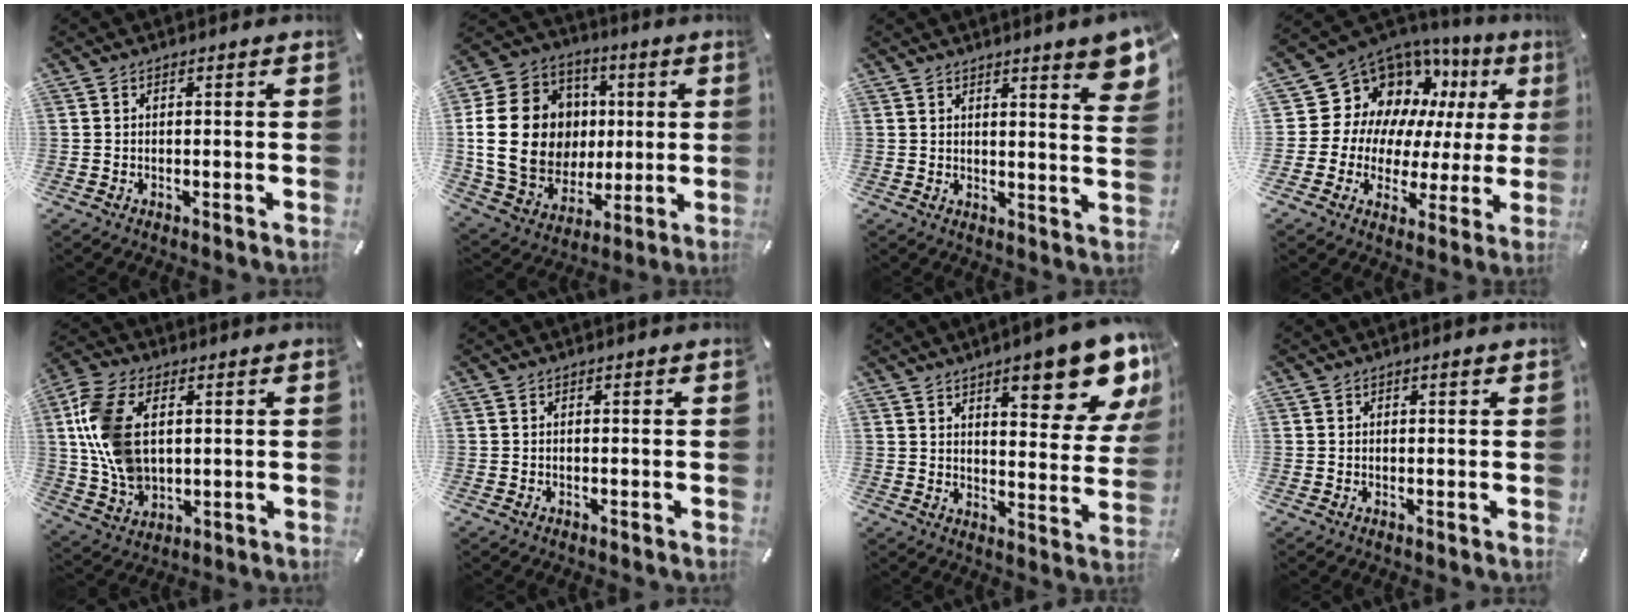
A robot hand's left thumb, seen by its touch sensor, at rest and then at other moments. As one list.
[{"total": 22.2, "force": [1.7, 18.8, 11.7], "torque": [-0.223, 0.010, 0.049]}, {"total": 6.5, "force": [4.3, 0.5, 4.8], "torque": [-0.068, -0.031, 0.070]}, {"total": 13.1, "force": [6.6, 10.6, 4.2], "torque": [-0.073, -0.074, 0.131]}, {"total": 13.1, "force": [2.4, 8.9, 9.3], "torque": [-0.218, 0.002, 0.043]}, {"total": 0.0}, {"total": 16.3, "force": [10.1, 5.4, 11.5], "torque": [-0.143, -0.064, 0.161]}, {"total": 0.8, "force": [0.5, 0.4, 0.5], "torque": [-0.010, 0.003, 0.007]}]